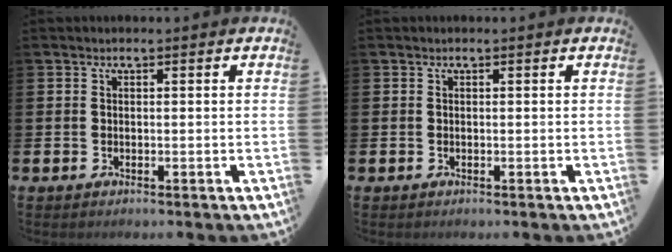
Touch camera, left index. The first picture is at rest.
{"total": 0.0}